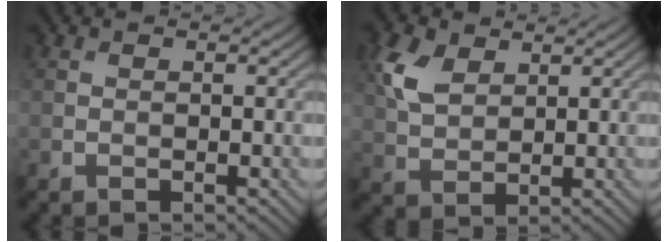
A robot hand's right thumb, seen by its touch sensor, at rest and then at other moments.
{"total": 6.0, "force": [2.8, 3.6, 3.8], "torque": [-0.102, 0.007, 0.058]}